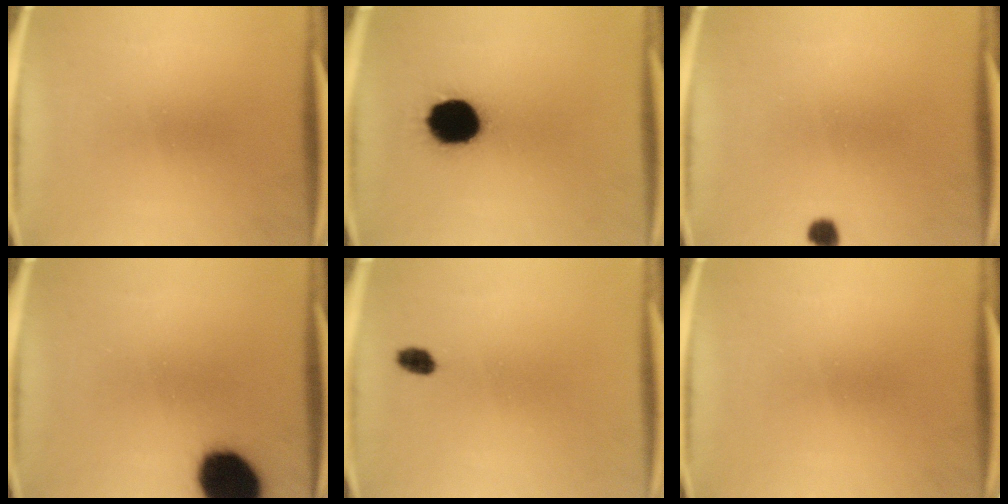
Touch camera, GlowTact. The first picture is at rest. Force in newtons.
{"total": 15.0}
{"total": 2.0}
{"total": 16.2}
{"total": 2.1}
{"total": 0.0}